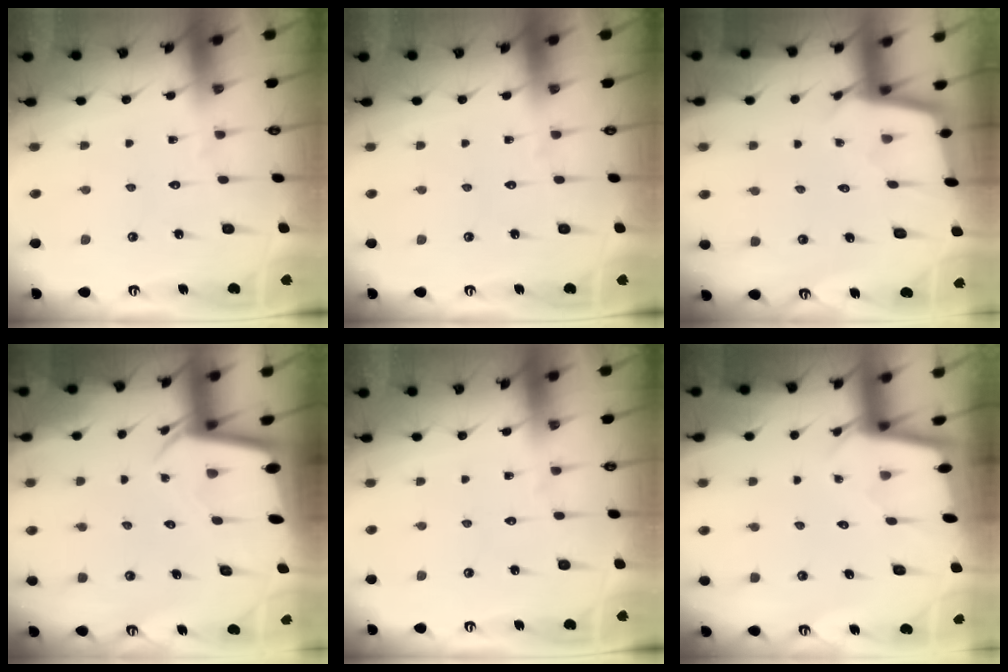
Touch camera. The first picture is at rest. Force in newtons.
{"total": 0.0}
{"total": 2.3, "press": 2.3, "slide": 0.2}
{"total": 2.4, "press": 2.4, "slide": 0.1}
{"total": 0.0}
{"total": 1.9, "press": 1.9, "slide": 0.2}